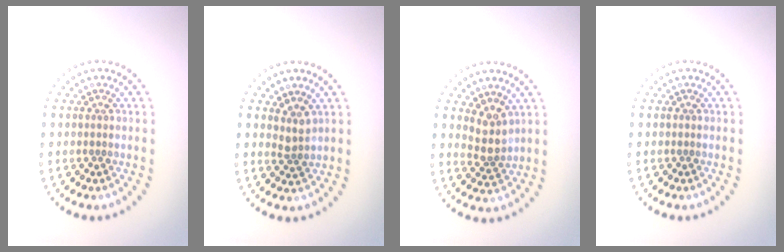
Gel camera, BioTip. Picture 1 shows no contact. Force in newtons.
{"total": 1.5, "press": 1.2, "slide": 0.9}
{"total": 2.3, "press": 2.0, "slide": 1.2}
{"total": 0.0}